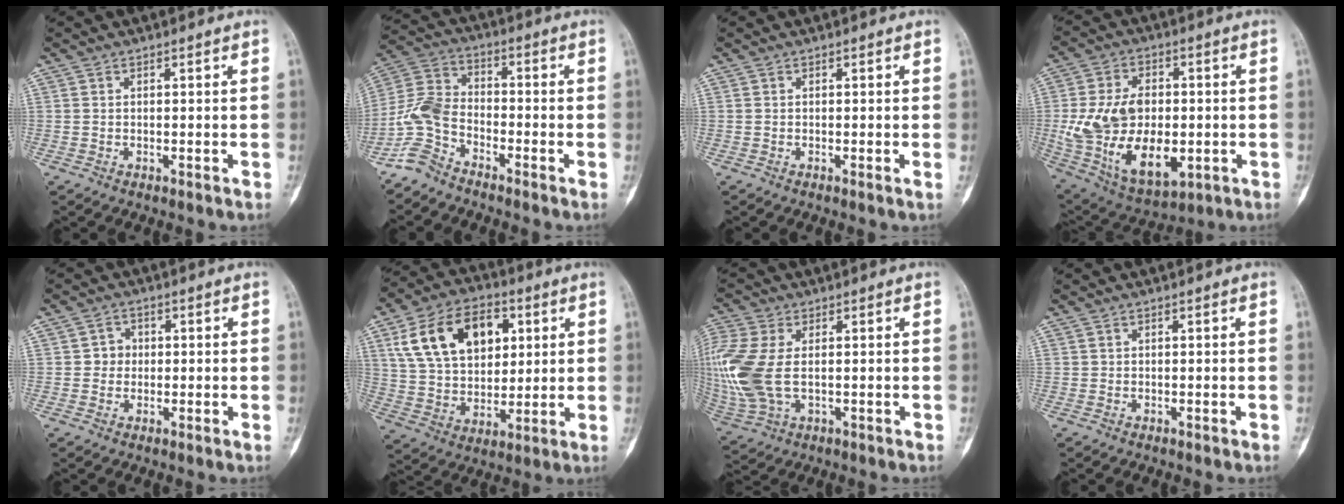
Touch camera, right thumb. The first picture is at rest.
{"total": 7.7, "force": [-5.2, 4.4, 3.7], "torque": [-0.082, 0.040, -0.122]}
{"total": 0.6, "force": [-0.1, -0.1, 0.6], "torque": [-0.010, -0.001, -0.002]}
{"total": 20.2, "force": [-1.9, 12.1, 16.0], "torque": [-0.289, 0.000, -0.009]}
{"total": 2.7, "force": [0.1, 2.6, 1.0], "torque": [0.003, 0.008, -0.005]}
{"total": 18.5, "force": [6.6, 12.0, 12.5], "torque": [-0.188, -0.004, 0.119]}
{"total": 14.6, "force": [0.7, 8.5, 11.8], "torque": [-0.316, 0.002, 0.021]}
{"total": 0.0}